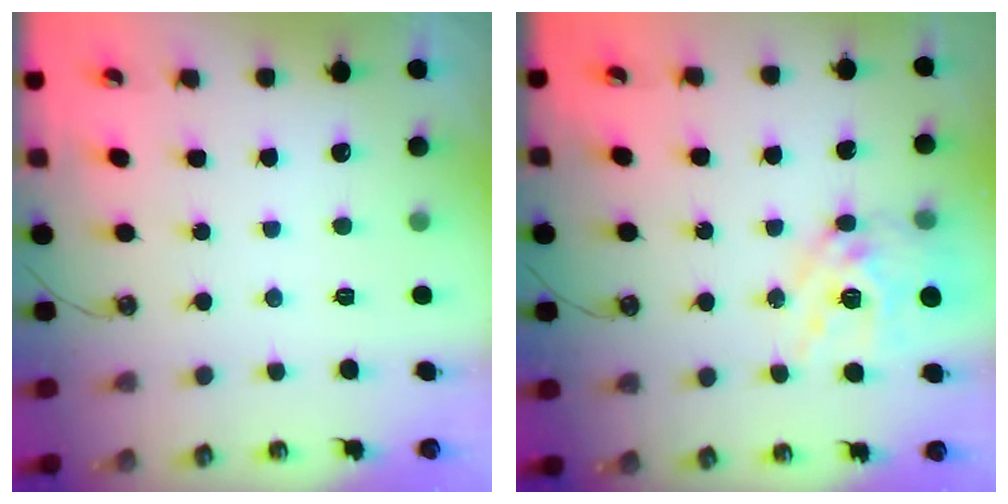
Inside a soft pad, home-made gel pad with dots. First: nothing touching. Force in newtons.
{"total": 14.5, "press": 14.4, "slide": 1.3}